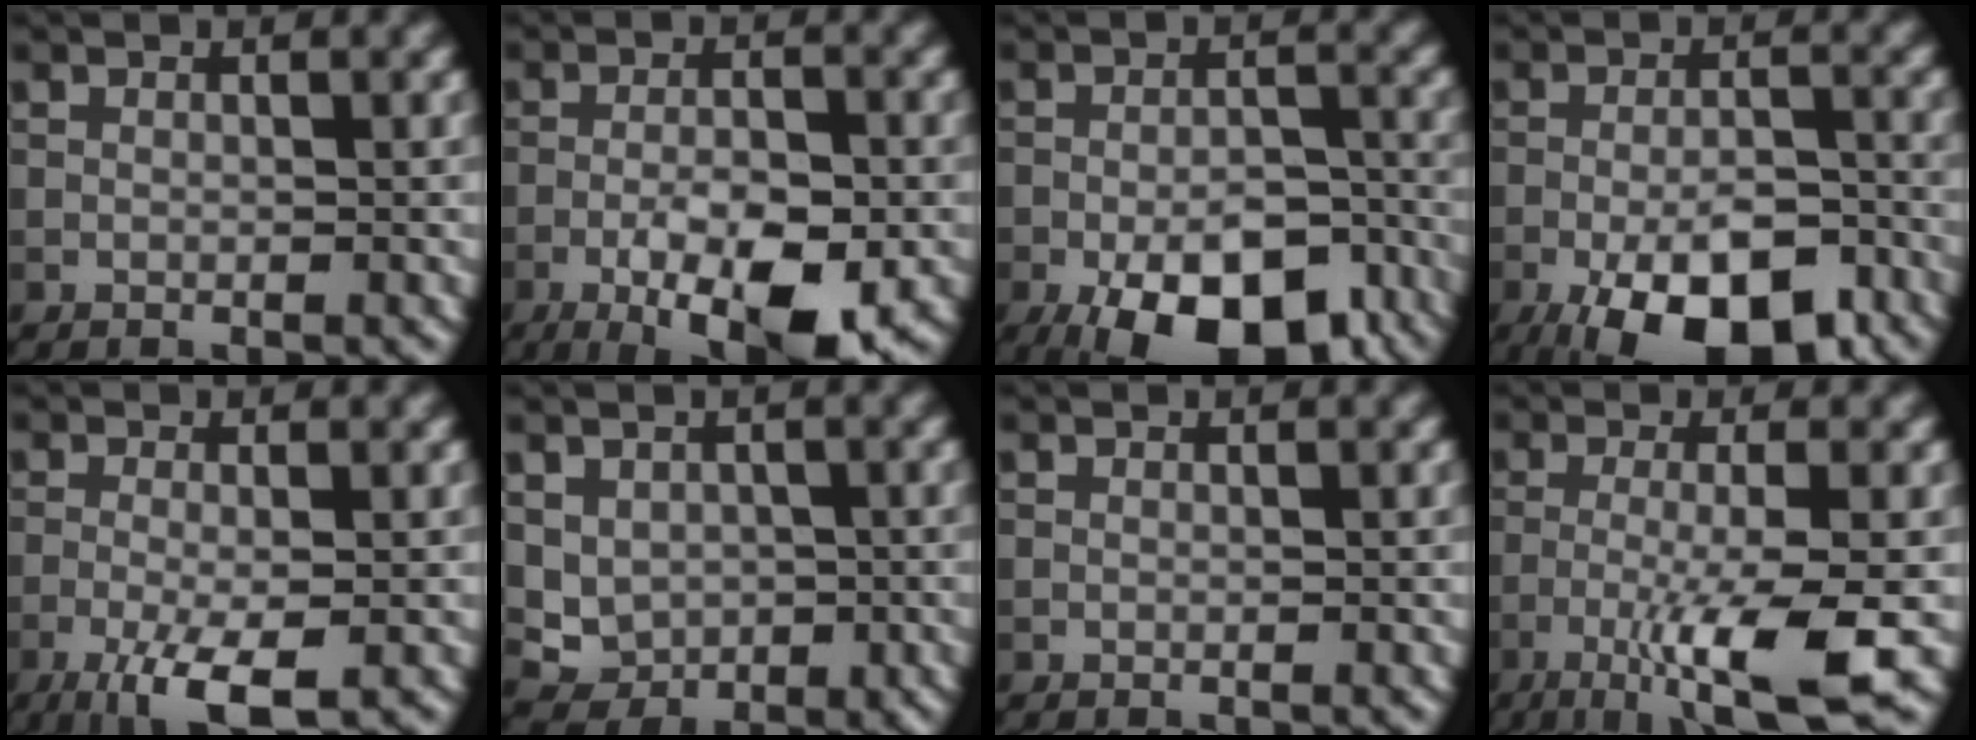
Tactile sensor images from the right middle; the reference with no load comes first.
{"total": 8.8, "force": [-4.1, 3.0, 7.2], "torque": [-0.118, -0.005, -0.065]}
{"total": 12.5, "force": [-7.5, 5.6, 8.2], "torque": [-0.128, -0.028, -0.108]}
{"total": 10.4, "force": [-5.9, 4.1, 7.5], "torque": [-0.125, -0.009, -0.096]}
{"total": 5.3, "force": [-2.4, 1.4, 4.5], "torque": [-0.088, -0.004, -0.048]}
{"total": 3.4, "force": [0.1, 3.0, 1.7], "torque": [-0.030, -0.014, 0.013]}
{"total": 0.0}
{"total": 7.5, "force": [-3.1, 1.0, 6.8], "torque": [-0.116, -0.002, -0.061]}